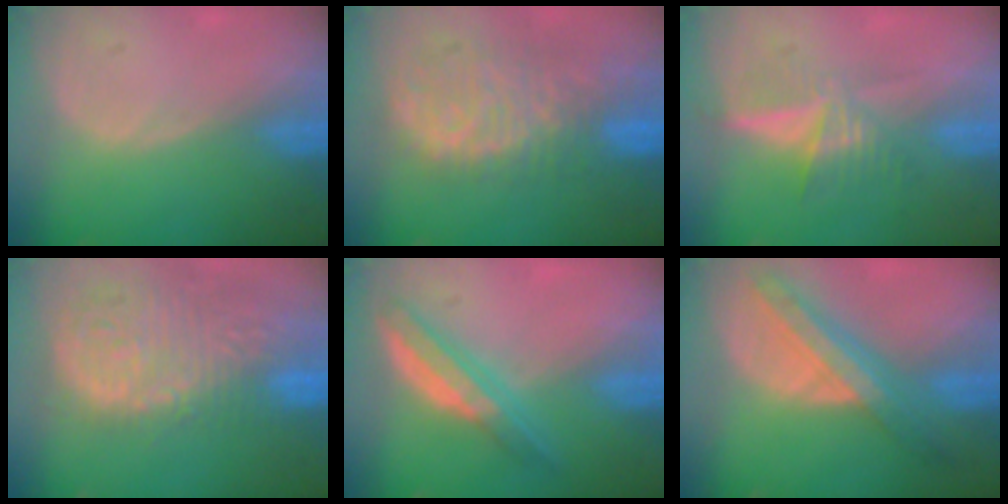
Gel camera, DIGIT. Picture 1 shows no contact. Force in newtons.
{"total": 11.0, "press": 9.4, "slide": 5.7}
{"total": 6.3, "press": 5.4, "slide": 3.2}
{"total": 15.3, "press": 12.7, "slide": 8.5}
{"total": 5.8, "press": 5.5, "slide": 1.9}
{"total": 8.8, "press": 7.6, "slide": 4.4}